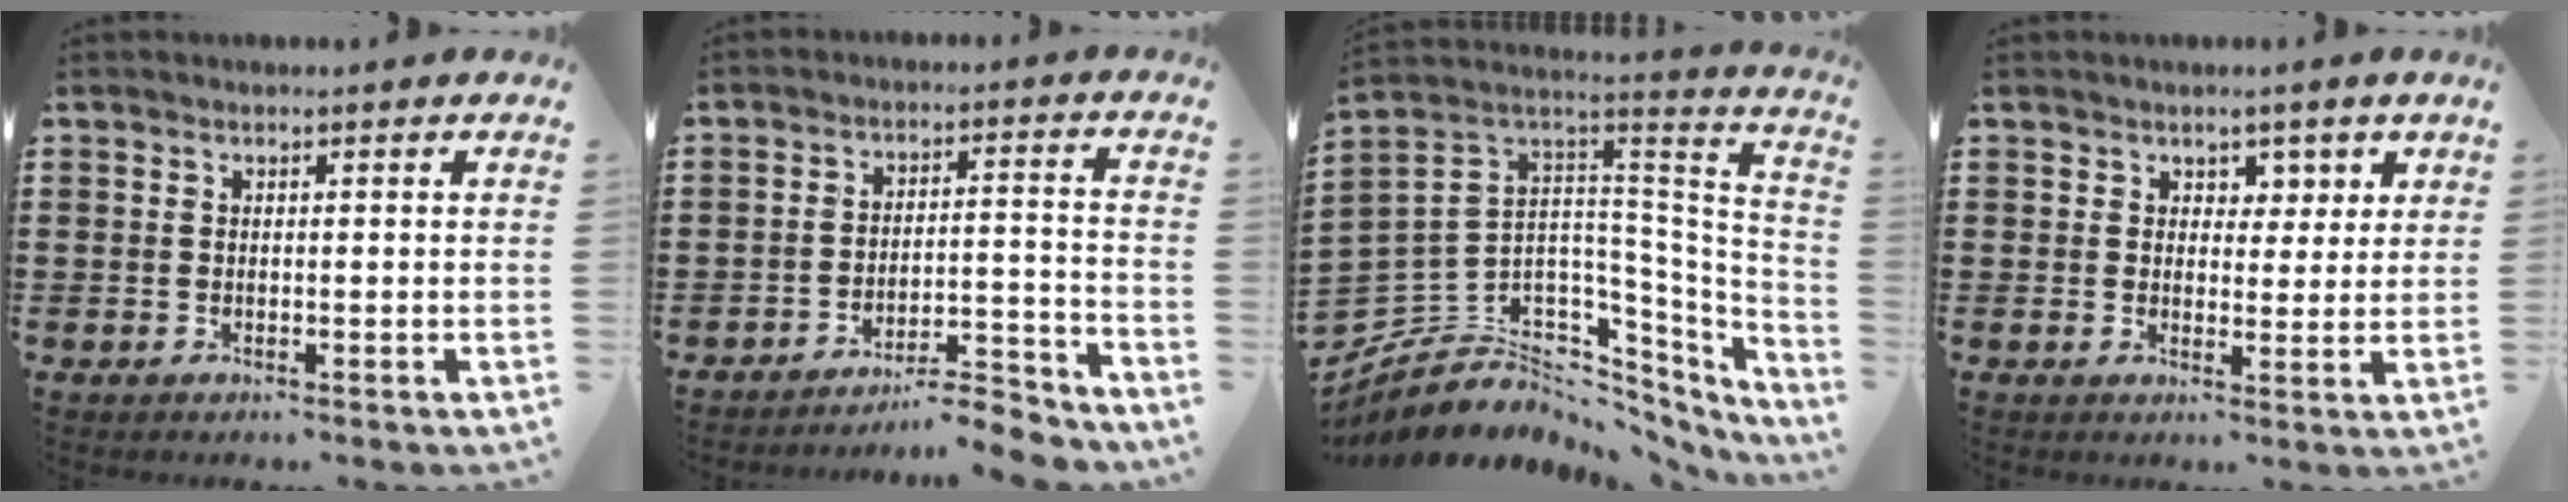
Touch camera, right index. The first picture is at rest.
{"total": 7.0, "force": [-6.6, 0.3, 2.4], "torque": [-0.032, 0.008, -0.127]}
{"total": 4.8, "force": [-0.9, 4.6, 0.8], "torque": [-0.060, -0.041, -0.015]}
{"total": 3.1, "force": [1.8, 2.5, 0.3], "torque": [-0.006, 0.005, 0.028]}